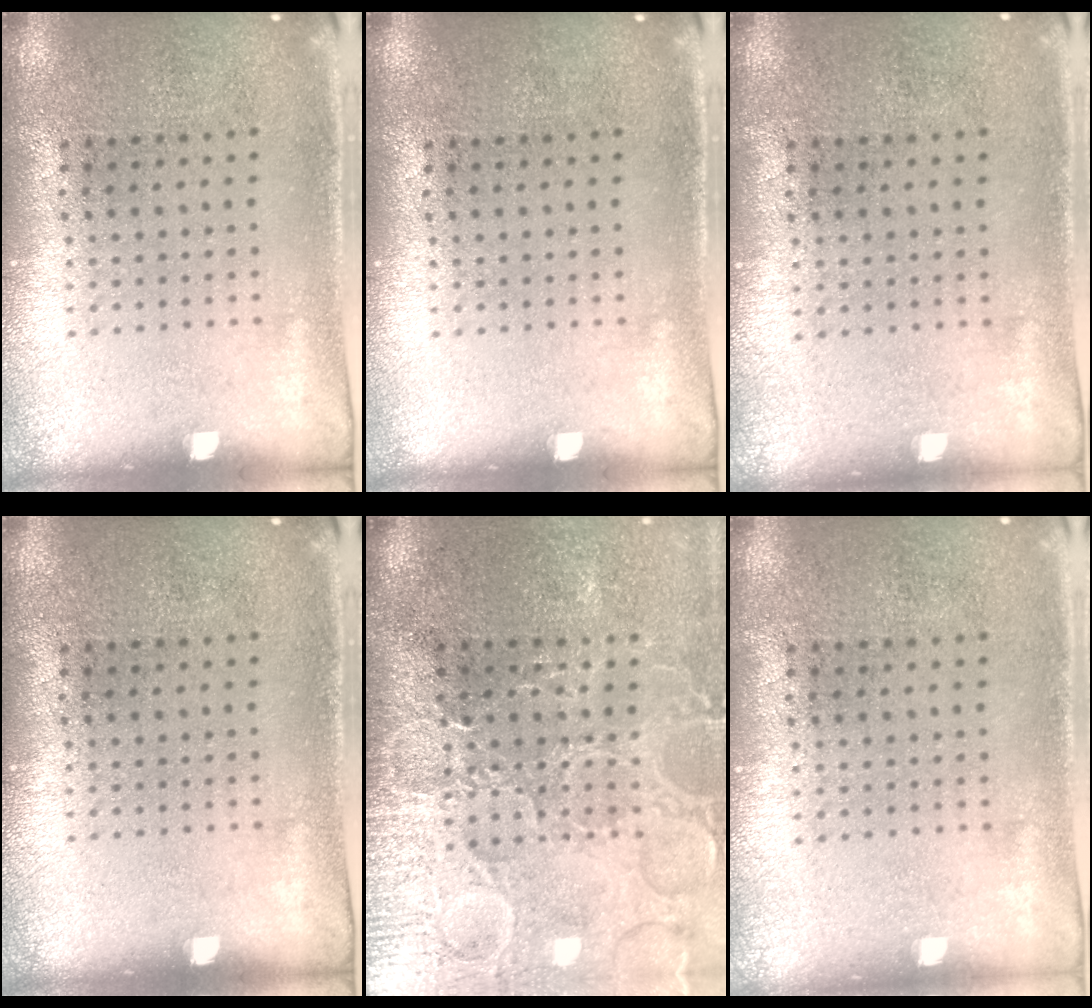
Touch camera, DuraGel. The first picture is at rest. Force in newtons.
{"total": 0.0}
{"total": 0.0}
{"total": 0.0}
{"total": 4.3, "press": 3.8, "slide": 2.0}
{"total": 0.0}